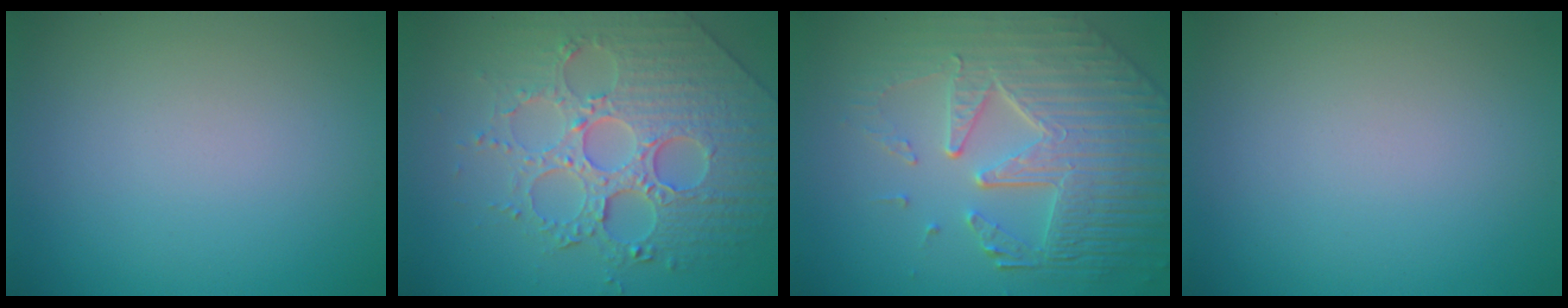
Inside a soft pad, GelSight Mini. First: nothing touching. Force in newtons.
{"total": 7.7, "press": 6.1, "slide": 4.6}
{"total": 8.8, "press": 6.0, "slide": 6.4}
{"total": 0.0}